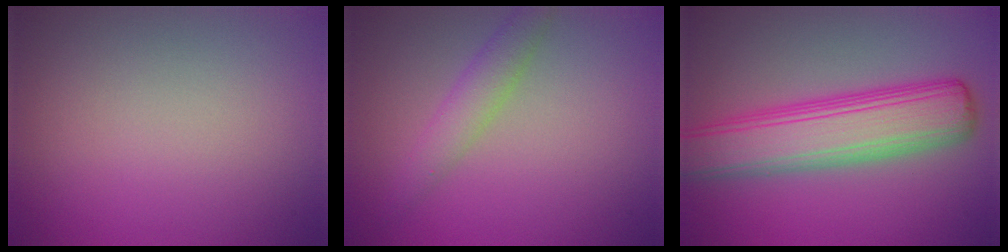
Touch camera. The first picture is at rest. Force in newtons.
{"total": 2.3, "press": 2.3, "slide": 0.0}
{"total": 7.8, "press": 7.8, "slide": 0.3}